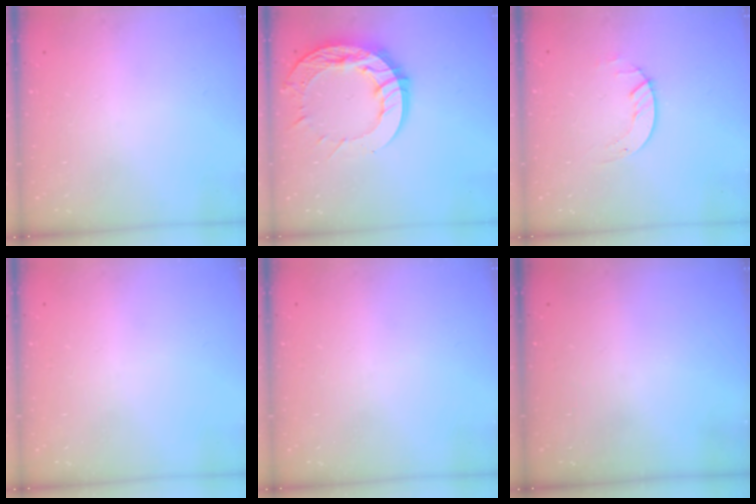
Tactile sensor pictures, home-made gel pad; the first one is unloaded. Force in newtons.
{"total": 15.9, "press": 15.8, "slide": 1.4}
{"total": 2.0, "press": 2.0, "slide": 0.2}
{"total": 0.0}
{"total": 0.0}
{"total": 0.0}